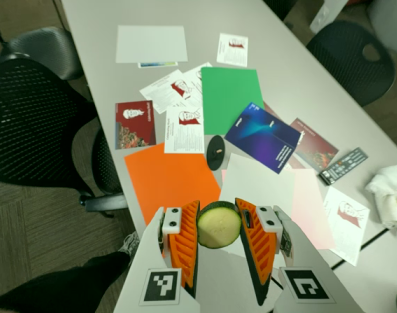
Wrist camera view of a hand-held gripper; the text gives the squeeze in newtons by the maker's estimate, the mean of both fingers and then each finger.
{"total": 15.5, "left": 16.9, "right": 14.1}